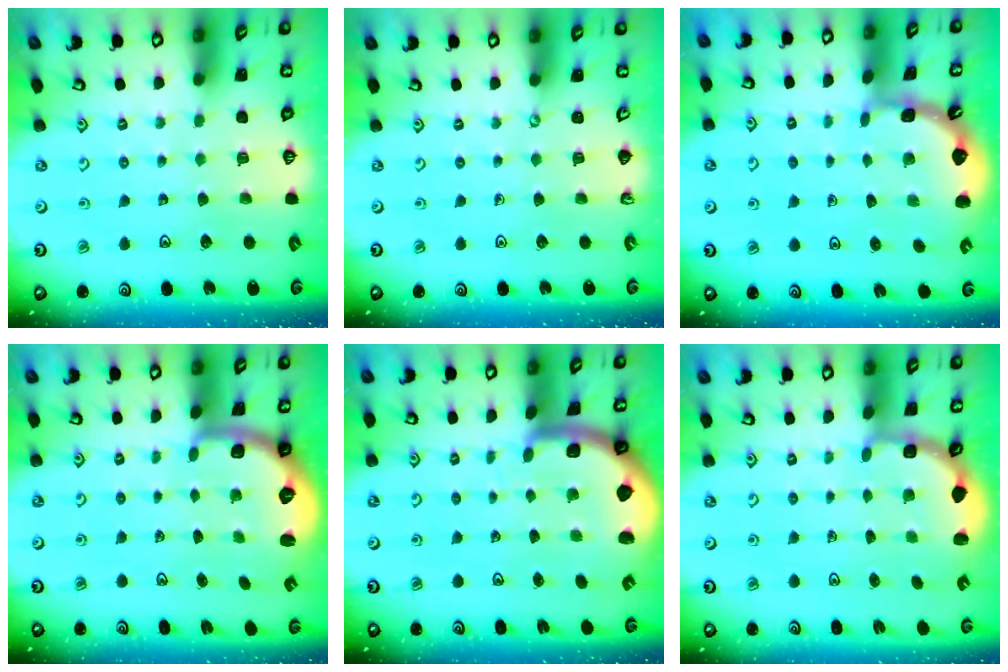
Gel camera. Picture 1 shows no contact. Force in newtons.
{"total": 0.0}
{"total": 0.9, "press": 0.9, "slide": 0.2}
{"total": 1.8, "press": 1.8, "slide": 0.4}
{"total": 3.5, "press": 3.5, "slide": 0.5}
{"total": 2.8, "press": 2.4, "slide": 1.4}